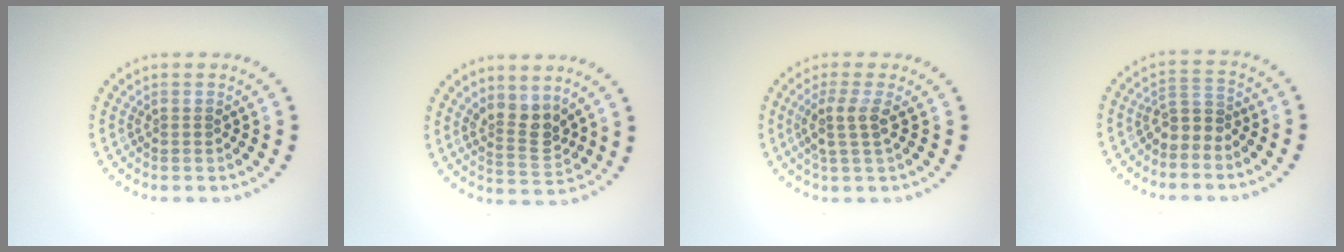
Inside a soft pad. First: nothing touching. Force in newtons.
{"total": 3.0, "press": 2.6, "slide": 1.5}
{"total": 2.5, "press": 2.0, "slide": 1.6}
{"total": 2.1, "press": 1.5, "slide": 1.4}